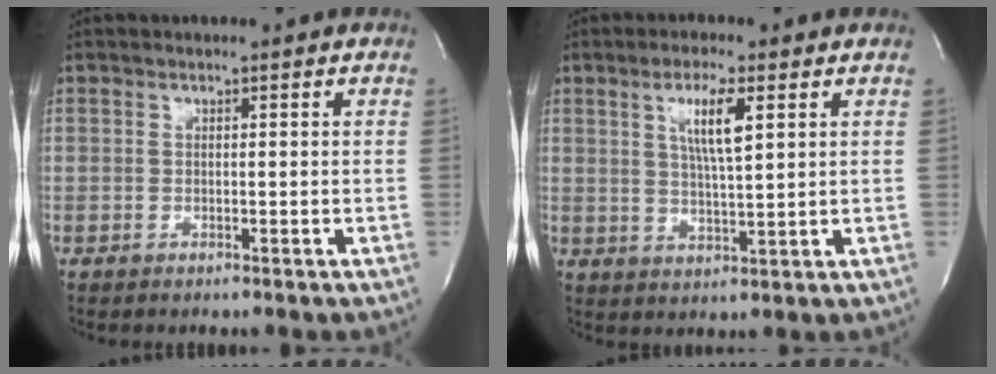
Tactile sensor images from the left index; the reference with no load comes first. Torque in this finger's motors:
{"motor_torque": [0.96, -0.61, 0.44, 0.07]}